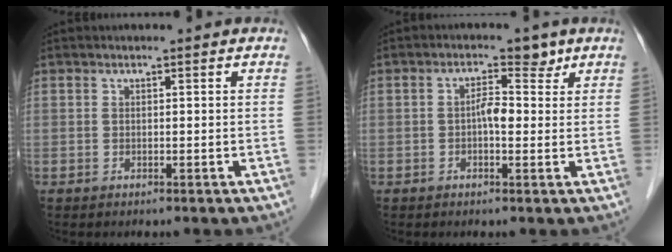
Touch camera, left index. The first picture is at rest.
{"total": 3.2, "force": [0.7, 1.7, 2.5], "torque": [-0.045, 0.020, 0.008]}